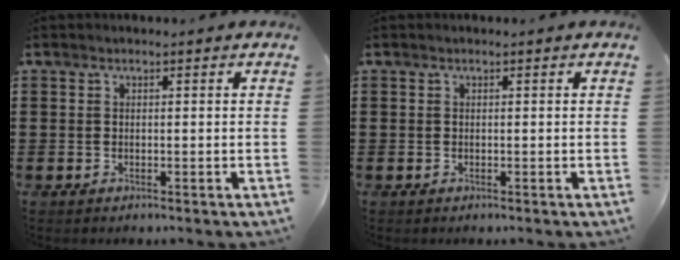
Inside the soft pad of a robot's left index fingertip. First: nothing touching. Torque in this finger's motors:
{"motor_torque": [-0.04, 0.01, -0.01, 0.00]}